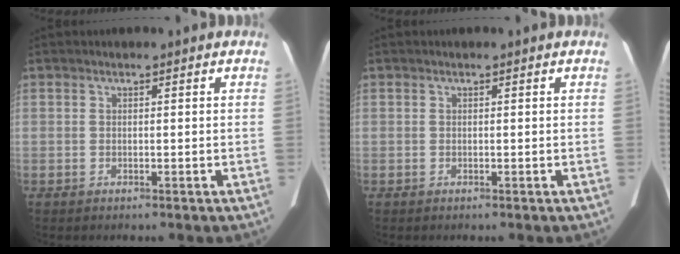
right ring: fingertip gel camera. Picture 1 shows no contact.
{"total": 0.0}